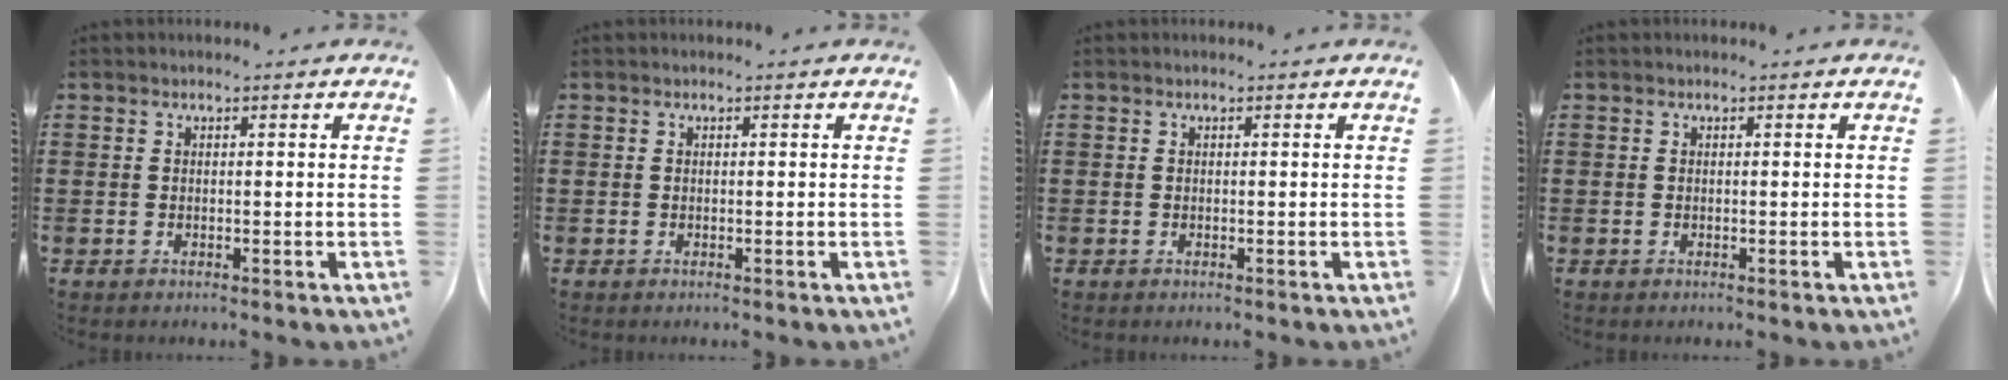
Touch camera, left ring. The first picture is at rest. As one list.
[{"total": 0.0}, {"total": 0.0}, {"total": 0.0}]